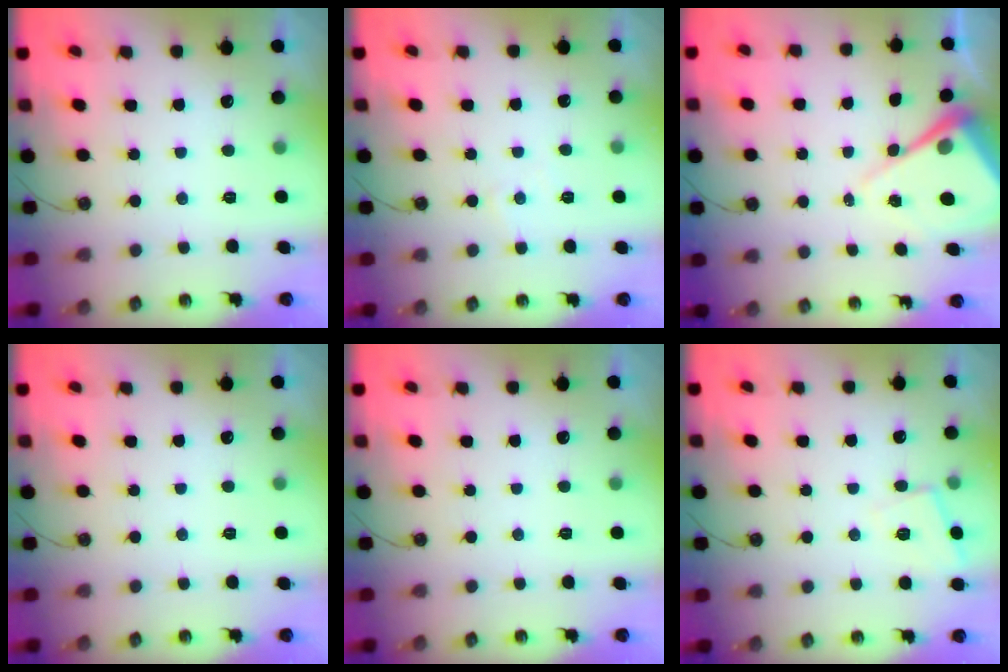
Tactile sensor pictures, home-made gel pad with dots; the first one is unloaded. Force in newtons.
{"total": 2.7, "press": 2.7, "slide": 0.5}
{"total": 9.5, "press": 9.5, "slide": 1.0}
{"total": 0.0}
{"total": 0.0}
{"total": 5.5, "press": 5.4, "slide": 0.7}